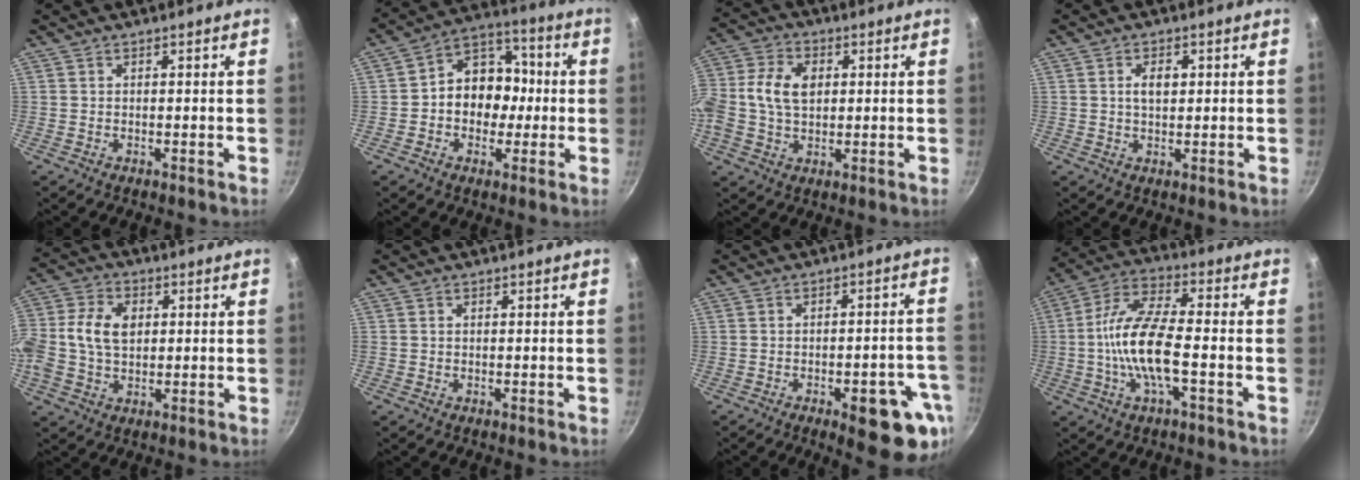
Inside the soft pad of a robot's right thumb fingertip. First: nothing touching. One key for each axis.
{"total": 12.3, "fx": -0.8, "fy": 10.0, "fz": 7.1, "tx": -0.051, "ty": 0.038, "tz": -0.031}
{"total": 10.7, "fx": 1.2, "fy": 7.5, "fz": 7.6, "tx": -0.141, "ty": 0.019, "tz": 0.009}
{"total": 3.6, "fx": 0.7, "fy": 2.1, "fz": 2.7, "tx": -0.034, "ty": 0.002, "tz": 0.011}
{"total": 11.6, "fx": 1.1, "fy": 8.2, "fz": 8.1, "tx": -0.156, "ty": 0.020, "tz": 0.009}
{"total": 0.0}
{"total": 13.0, "fx": -5.4, "fy": 4.7, "fz": 10.8, "tx": -0.094, "ty": 0.023, "tz": -0.063}
{"total": 13.3, "fx": -2.6, "fy": 4.5, "fz": 12.3, "tx": -0.242, "ty": 0.030, "tz": -0.063}